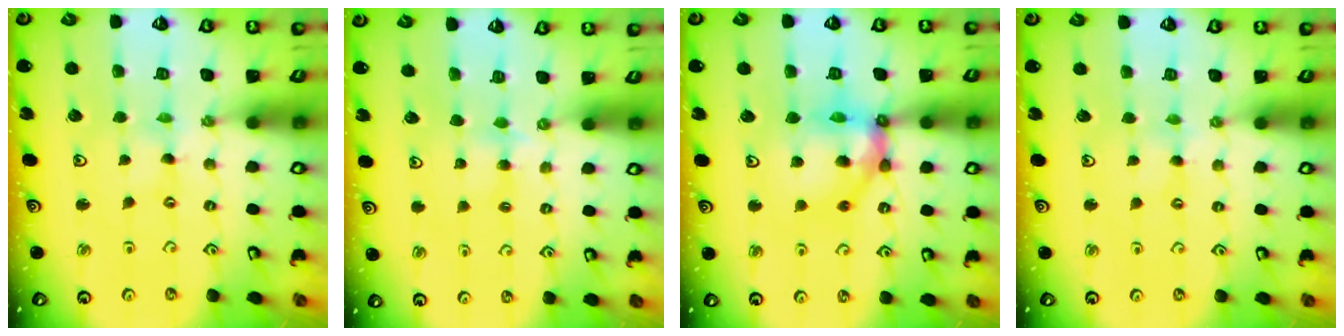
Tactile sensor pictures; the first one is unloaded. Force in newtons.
{"total": 2.7, "press": 2.7, "slide": 0.4}
{"total": 12.6, "press": 12.5, "slide": 1.6}
{"total": 1.8, "press": 1.8, "slide": 0.4}